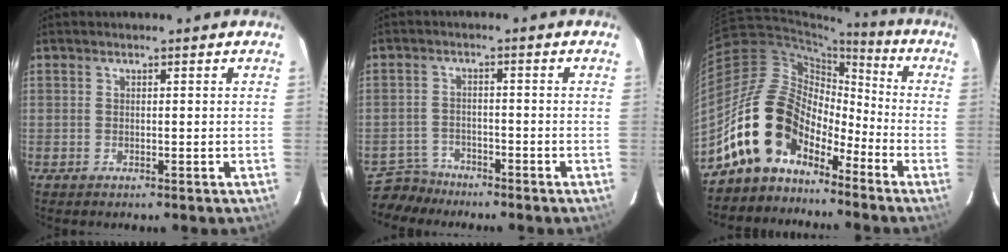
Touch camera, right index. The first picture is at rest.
{"total": 5.0, "force": [-4.5, 2.2, -0.3], "torque": [-0.011, 0.009, -0.085]}
{"total": 14.5, "force": [-9.8, 8.5, 6.5], "torque": [-0.118, 0.024, -0.181]}